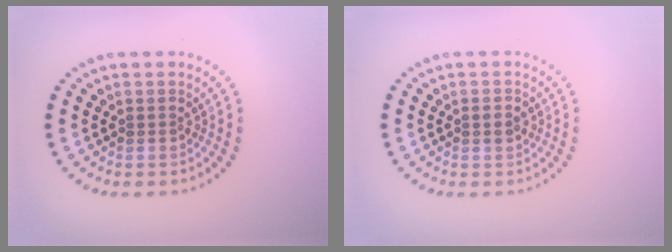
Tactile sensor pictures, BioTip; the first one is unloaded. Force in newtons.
{"total": 1.4, "press": 1.3, "slide": 0.2}